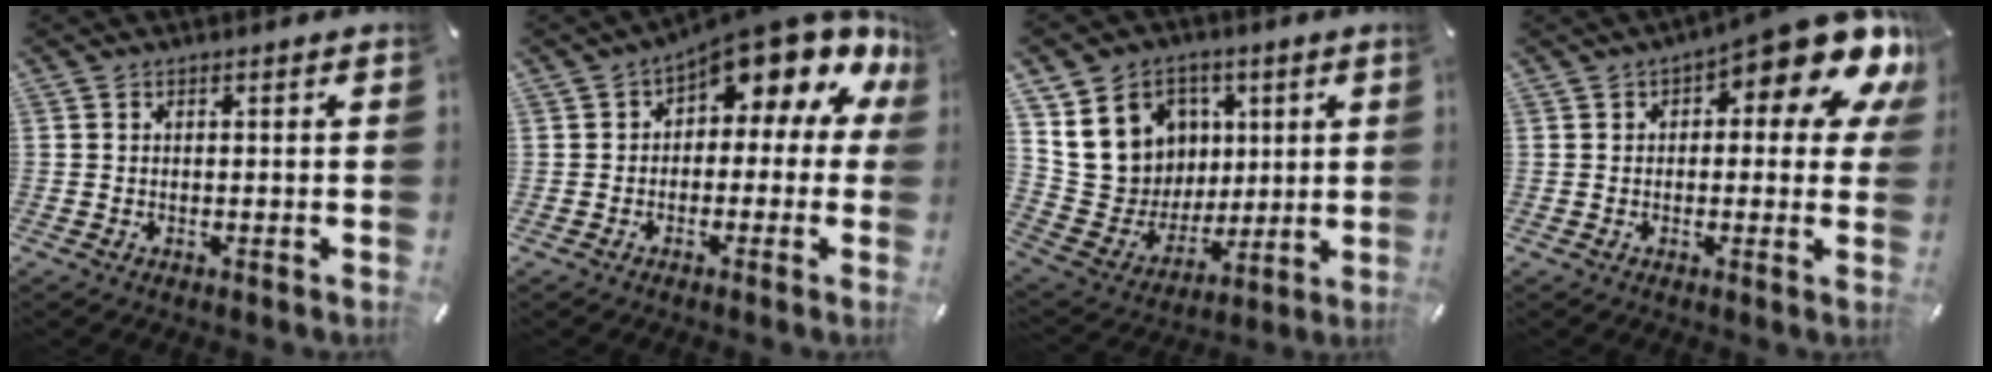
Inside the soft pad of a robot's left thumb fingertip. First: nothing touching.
{"total": 10.0, "force": [7.5, 3.7, 5.4], "torque": [-0.083, -0.074, 0.128]}
{"total": 14.8, "force": [5.2, 13.5, 3.3], "torque": [-0.053, -0.032, 0.121]}
{"total": 12.5, "force": [7.2, 4.2, 9.2], "torque": [-0.118, -0.056, 0.118]}